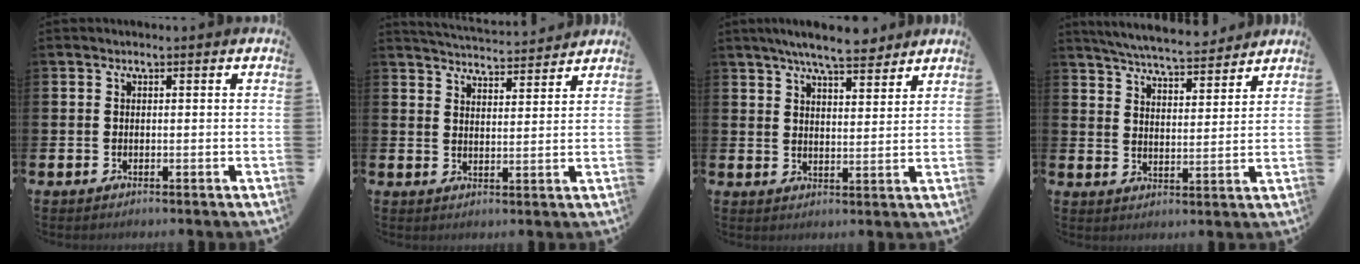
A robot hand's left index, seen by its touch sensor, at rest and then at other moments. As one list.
[{"total": 4.6, "force": [4.6, 0.2, 0.0], "torque": [-0.012, -0.033, 0.081]}, {"total": 7.1, "force": [6.5, 1.2, 2.6], "torque": [-0.055, -0.023, 0.116]}, {"total": 6.3, "force": [6.2, 0.5, 1.4], "torque": [-0.043, -0.036, 0.109]}]